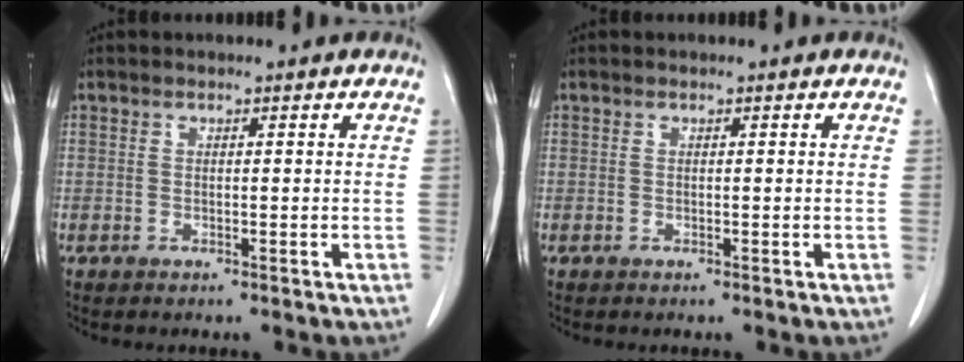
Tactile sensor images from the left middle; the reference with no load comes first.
{"total": 0.0}